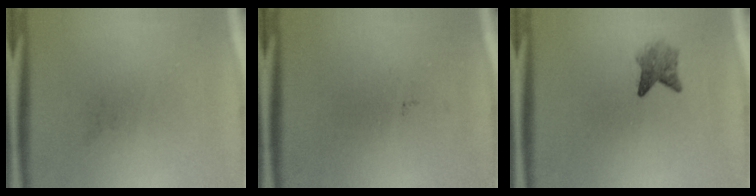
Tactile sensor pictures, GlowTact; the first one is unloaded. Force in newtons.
{"total": 0.0}
{"total": 2.6}